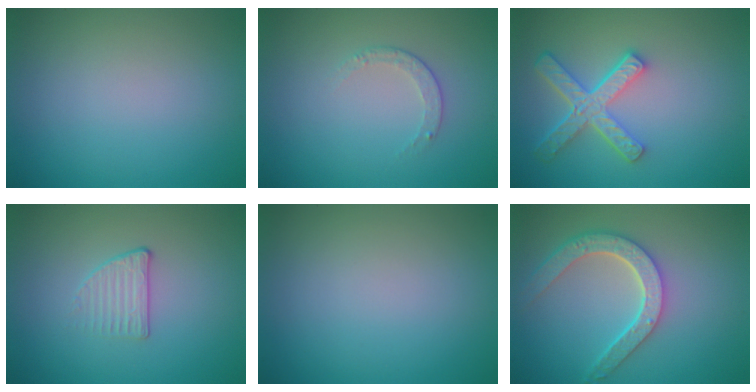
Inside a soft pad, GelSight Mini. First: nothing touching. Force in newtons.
{"total": 1.2, "press": 0.9, "slide": 0.9}
{"total": 4.9, "press": 3.7, "slide": 3.2}
{"total": 1.6, "press": 1.1, "slide": 1.1}
{"total": 0.0}
{"total": 5.0, "press": 4.1, "slide": 3.0}